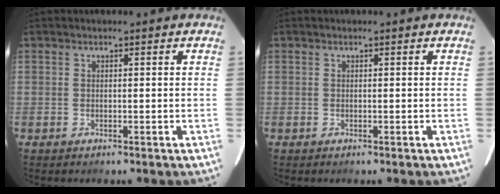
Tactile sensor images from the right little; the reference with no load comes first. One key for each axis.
{"total": 0.0}